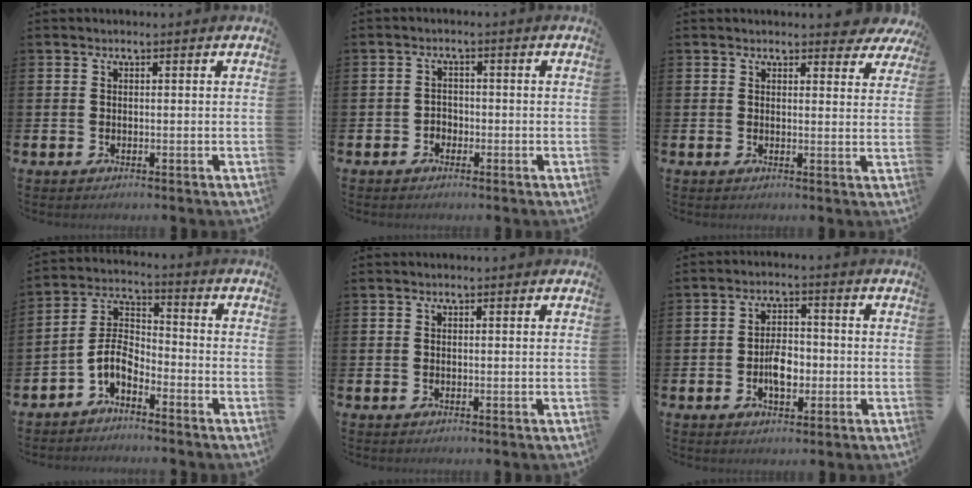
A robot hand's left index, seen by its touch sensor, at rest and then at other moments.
{"total": 1.7, "force": [-1.1, 1.3, 0.1], "torque": [0.001, 0.000, -0.027]}
{"total": 2.6, "force": [2.4, 0.8, 0.4], "torque": [0.008, -0.011, 0.040]}
{"total": 4.5, "force": [-3.0, 2.1, 2.6], "torque": [-0.073, -0.019, -0.070]}
{"total": 0.0}
{"total": 4.3, "force": [-1.0, 2.4, 3.5], "torque": [-0.055, 0.004, -0.020]}